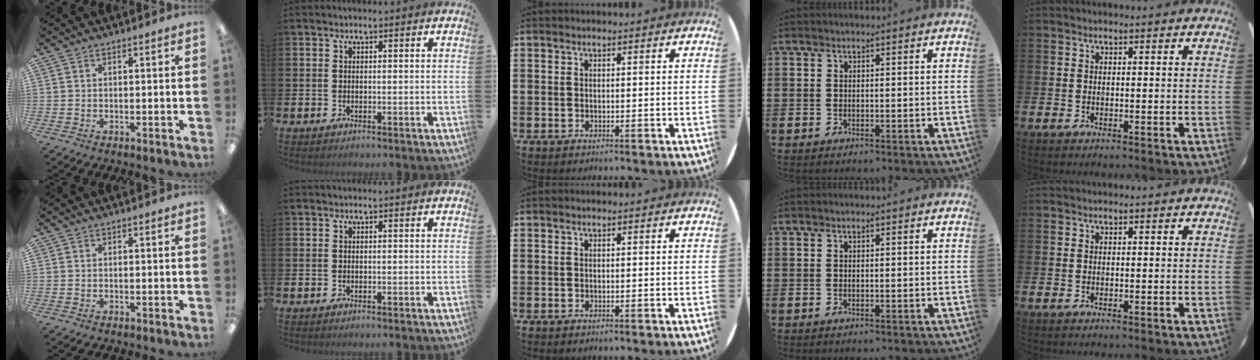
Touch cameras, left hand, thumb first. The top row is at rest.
{}